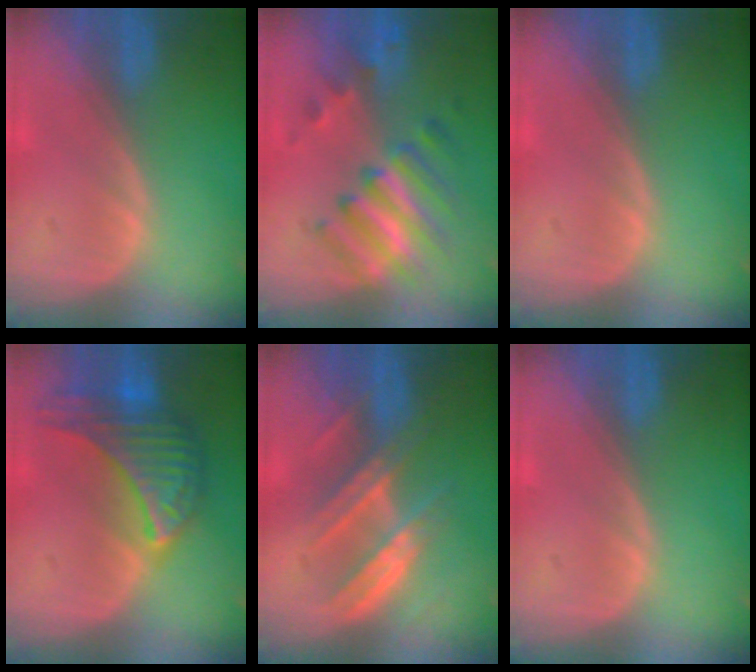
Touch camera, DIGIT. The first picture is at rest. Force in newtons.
{"total": 7.6, "press": 7.5, "slide": 1.0}
{"total": 0.0}
{"total": 10.0, "press": 9.9, "slide": 0.6}
{"total": 7.2, "press": 7.0, "slide": 1.6}
{"total": 0.0}